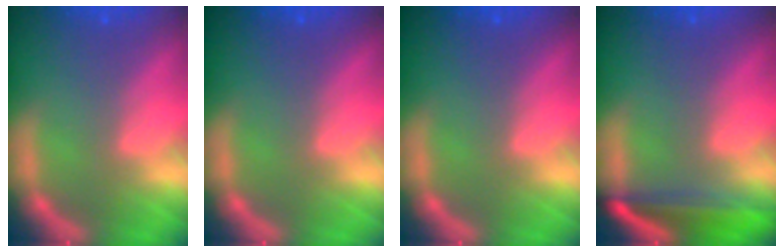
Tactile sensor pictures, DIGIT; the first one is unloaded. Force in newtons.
{"total": 0.0}
{"total": 0.0}
{"total": 6.0}